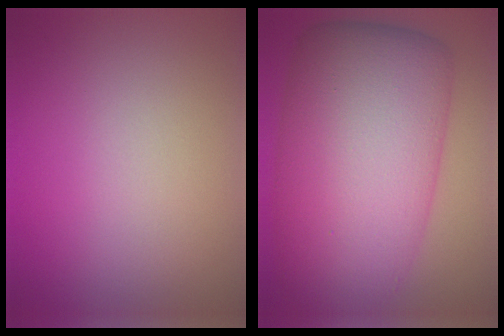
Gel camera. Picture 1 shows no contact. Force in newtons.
{"total": 15.1, "press": 15.1, "slide": 0.2}